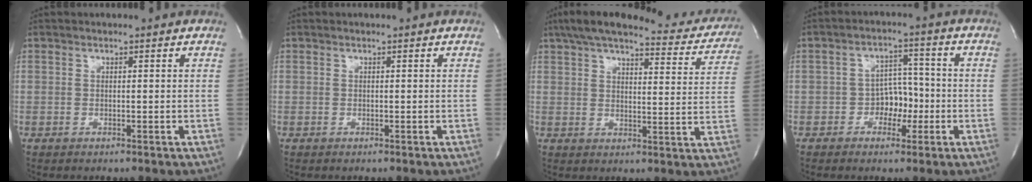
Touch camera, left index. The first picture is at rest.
{"total": 0.0}
{"total": 23.2, "force": [20.3, 4.8, 10.1], "torque": [-0.149, -0.011, 0.247]}
{"total": 4.9, "force": [-1.9, 3.3, 3.0], "torque": [-0.043, 0.010, -0.033]}